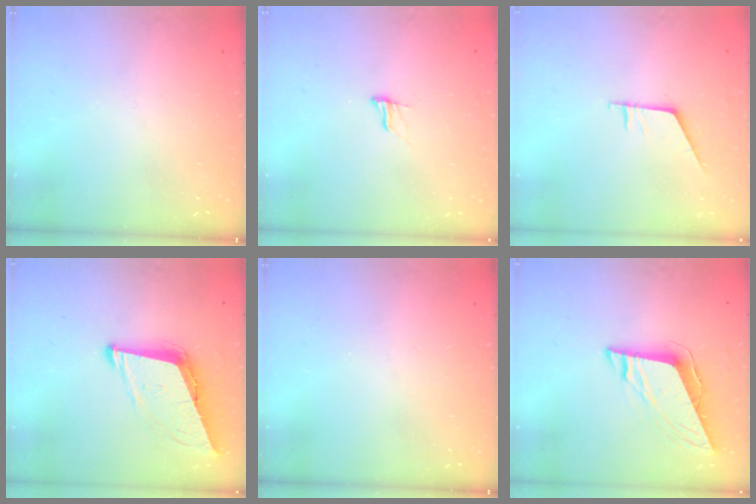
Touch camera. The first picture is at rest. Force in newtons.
{"total": 7.4, "press": 7.4, "slide": 0.8}
{"total": 4.4, "press": 4.4, "slide": 0.5}
{"total": 9.3, "press": 9.0, "slide": 2.3}
{"total": 0.0}
{"total": 8.9, "press": 8.8, "slide": 1.2}